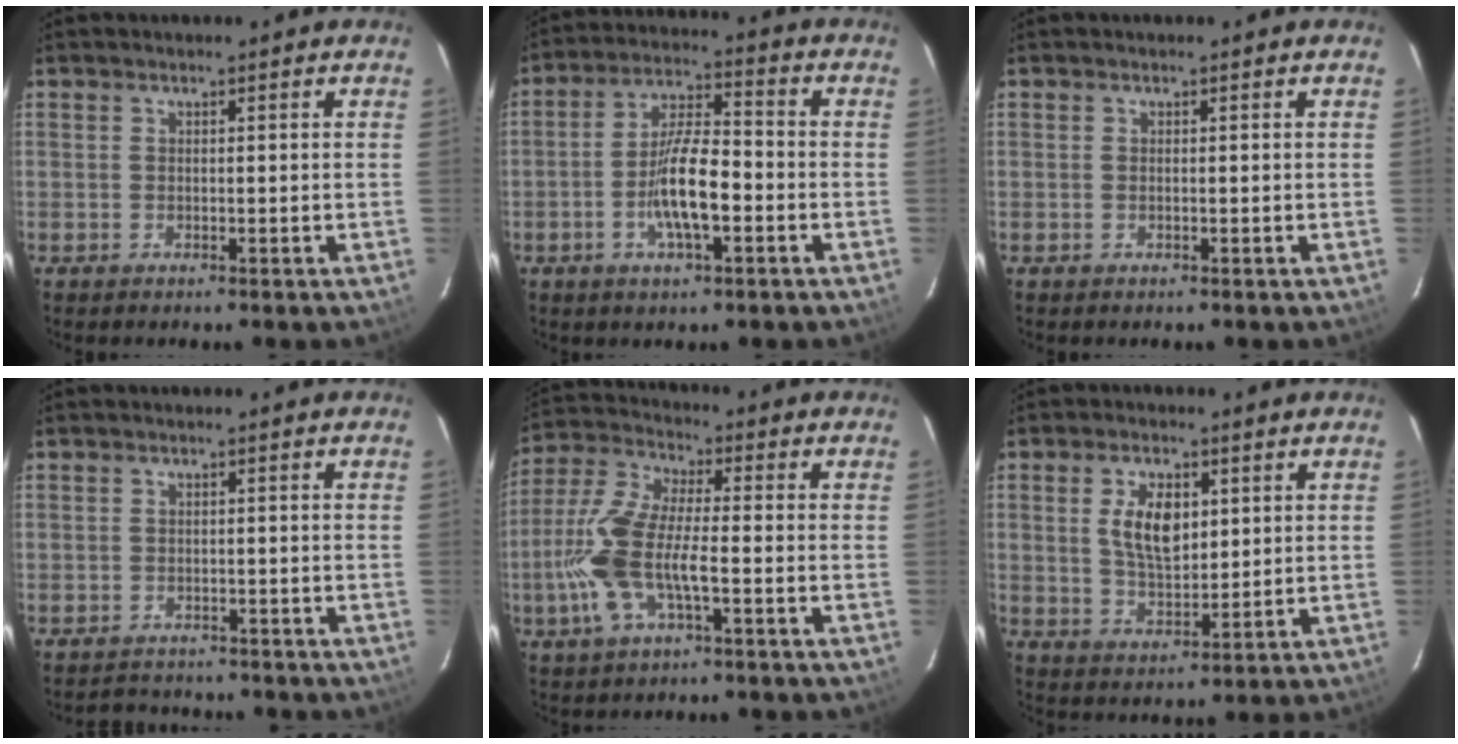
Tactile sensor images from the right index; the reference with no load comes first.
{"total": 10.1, "force": [-3.3, 2.7, 9.1], "torque": [-0.180, 0.005, -0.059]}
{"total": 0.0}
{"total": 3.8, "force": [-3.3, 1.9, 0.0], "torque": [-0.002, 0.015, -0.052]}
{"total": 13.1, "force": [-3.9, 4.6, 11.7], "torque": [-0.260, 0.000, -0.081]}
{"total": 8.0, "force": [2.2, 4.2, 6.5], "torque": [-0.126, 0.005, 0.044]}